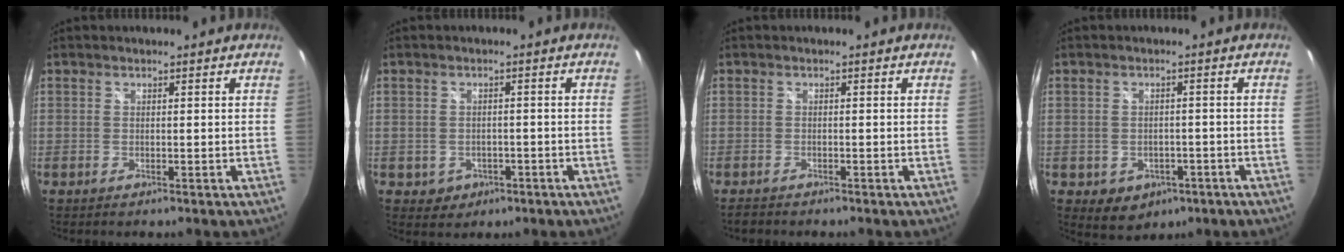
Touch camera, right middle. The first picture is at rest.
{"total": 4.5, "force": [-1.5, 4.0, 1.5], "torque": [-0.044, 0.001, -0.008]}
{"total": 1.8, "force": [-1.7, 0.5, 0.4], "torque": [-0.012, -0.009, -0.031]}
{"total": 6.7, "force": [-2.8, 5.4, 2.8], "torque": [-0.066, -0.003, -0.020]}